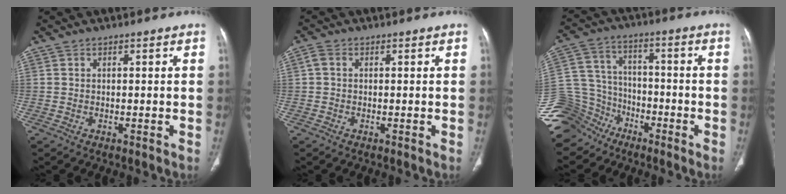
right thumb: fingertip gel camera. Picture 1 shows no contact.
{"total": 1.5, "force": [0.3, 1.1, 1.0], "torque": [-0.022, 0.005, 0.003]}
{"total": 15.5, "force": [-11.3, 10.3, 2.6], "torque": [-0.065, 0.071, -0.210]}